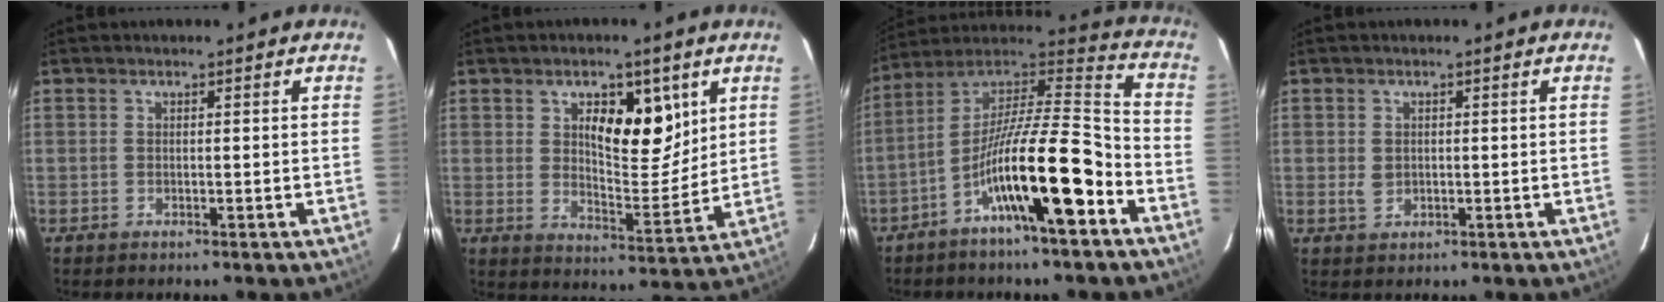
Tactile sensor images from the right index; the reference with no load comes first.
{"total": 10.2, "force": [4.1, 4.1, 8.3], "torque": [-0.124, -0.001, 0.071]}
{"total": 17.9, "force": [-7.9, 1.8, 15.9], "torque": [-0.278, 0.011, -0.134]}
{"total": 1.9, "force": [0.0, 1.5, 1.2], "torque": [-0.024, -0.002, 0.005]}